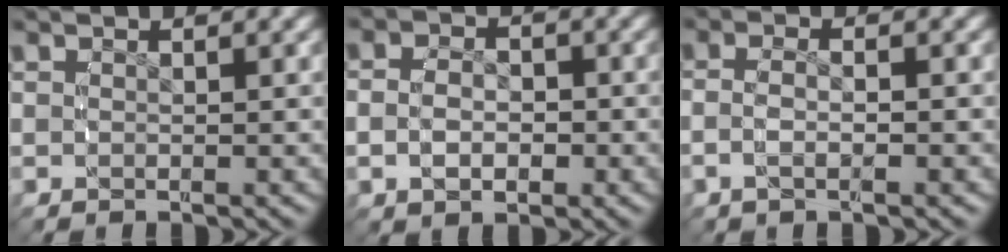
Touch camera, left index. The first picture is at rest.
{"total": 3.8, "force": [-0.7, 2.9, 2.4], "torque": [-0.048, 0.002, -0.016]}
{"total": 2.7, "force": [-0.7, 1.2, 2.3], "torque": [-0.058, 0.001, -0.014]}